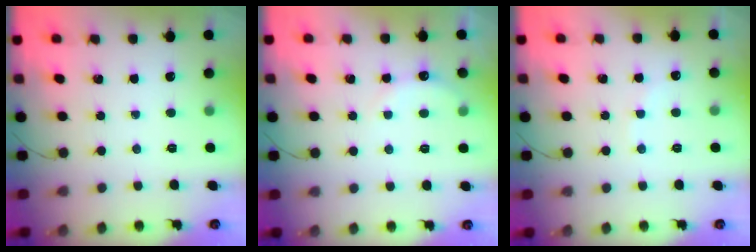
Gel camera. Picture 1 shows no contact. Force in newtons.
{"total": 4.4, "press": 4.2, "slide": 1.2}
{"total": 6.0, "press": 5.9, "slide": 1.1}